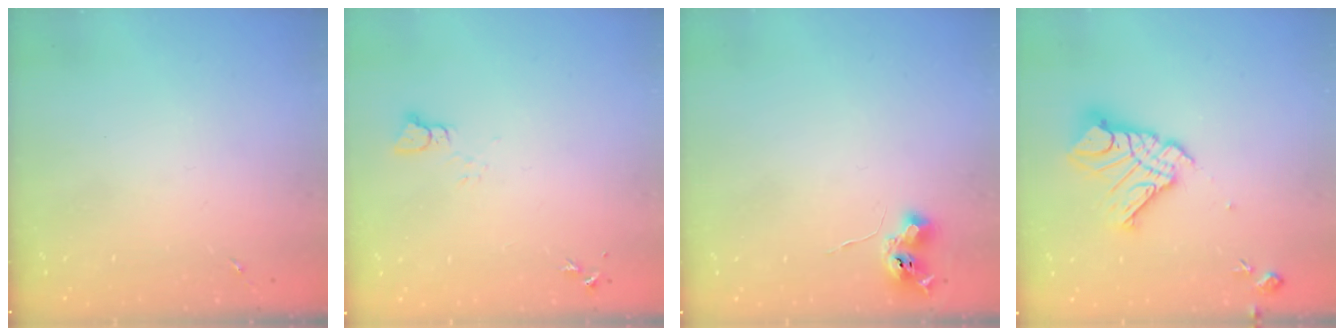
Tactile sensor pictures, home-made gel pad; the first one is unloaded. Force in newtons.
{"total": 2.2, "press": 2.2, "slide": 0.2}
{"total": 6.2, "press": 6.1, "slide": 0.8}
{"total": 15.2, "press": 15.1, "slide": 1.6}